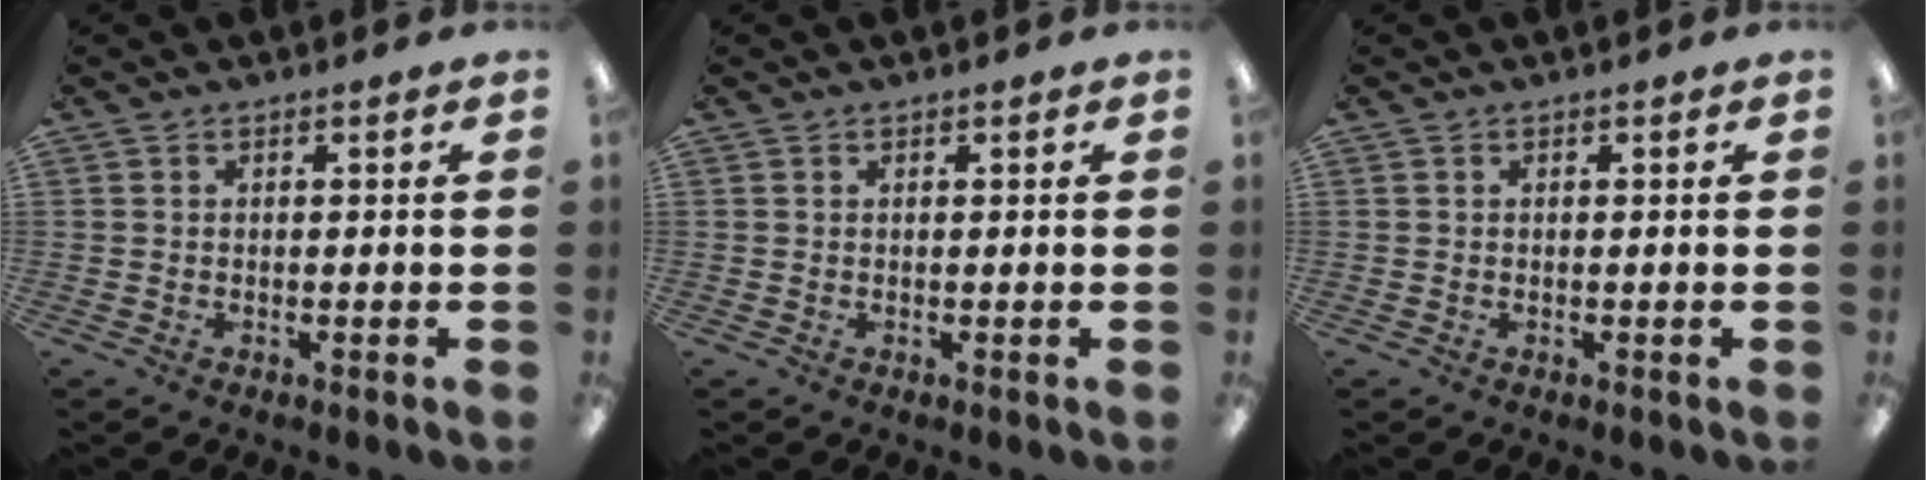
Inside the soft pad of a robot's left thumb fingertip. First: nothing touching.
{"total": 0.5, "force": [0.4, 0.1, 0.4], "torque": [-0.007, 0.001, 0.006]}
{"total": 0.0}